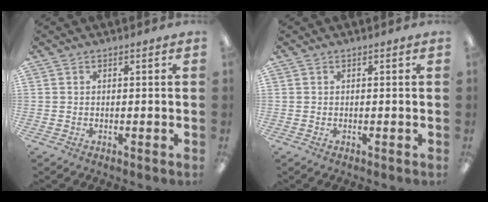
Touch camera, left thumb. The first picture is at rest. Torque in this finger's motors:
{"motor_torque": [-0.01, 0.01, 0.01, -0.01, 0.00]}